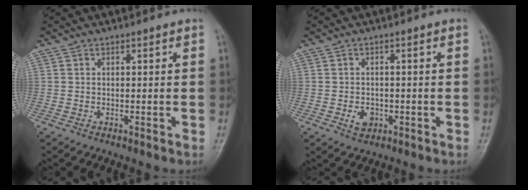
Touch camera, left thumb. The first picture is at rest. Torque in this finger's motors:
{"motor_torque": [-0.15, 0.32, 0.55, 0.03, 0.00]}